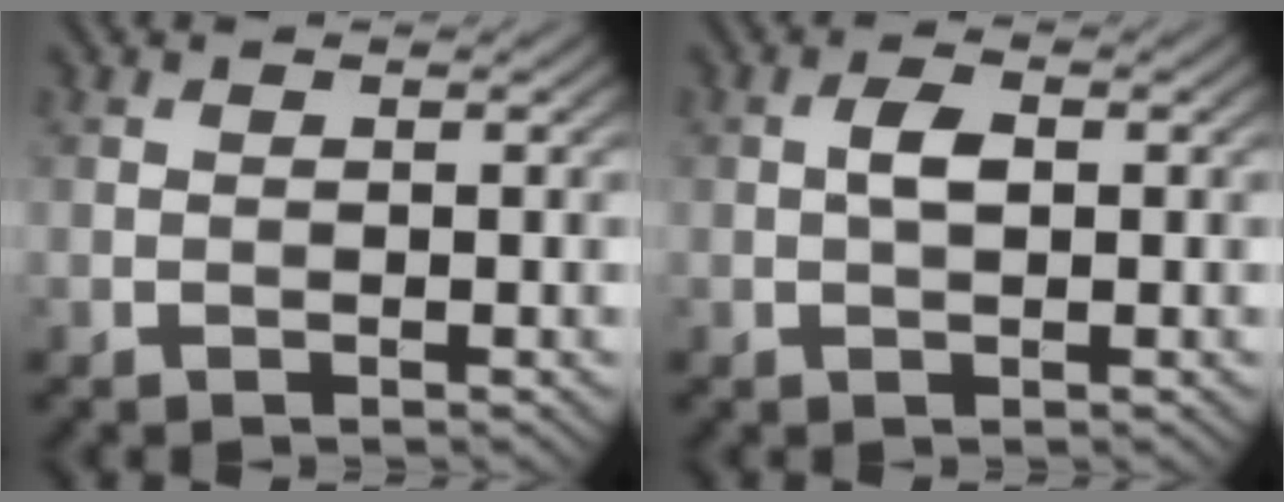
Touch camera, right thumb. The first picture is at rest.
{"total": 2.5, "force": [0.2, 1.2, 2.2], "torque": [-0.044, 0.008, 0.000]}